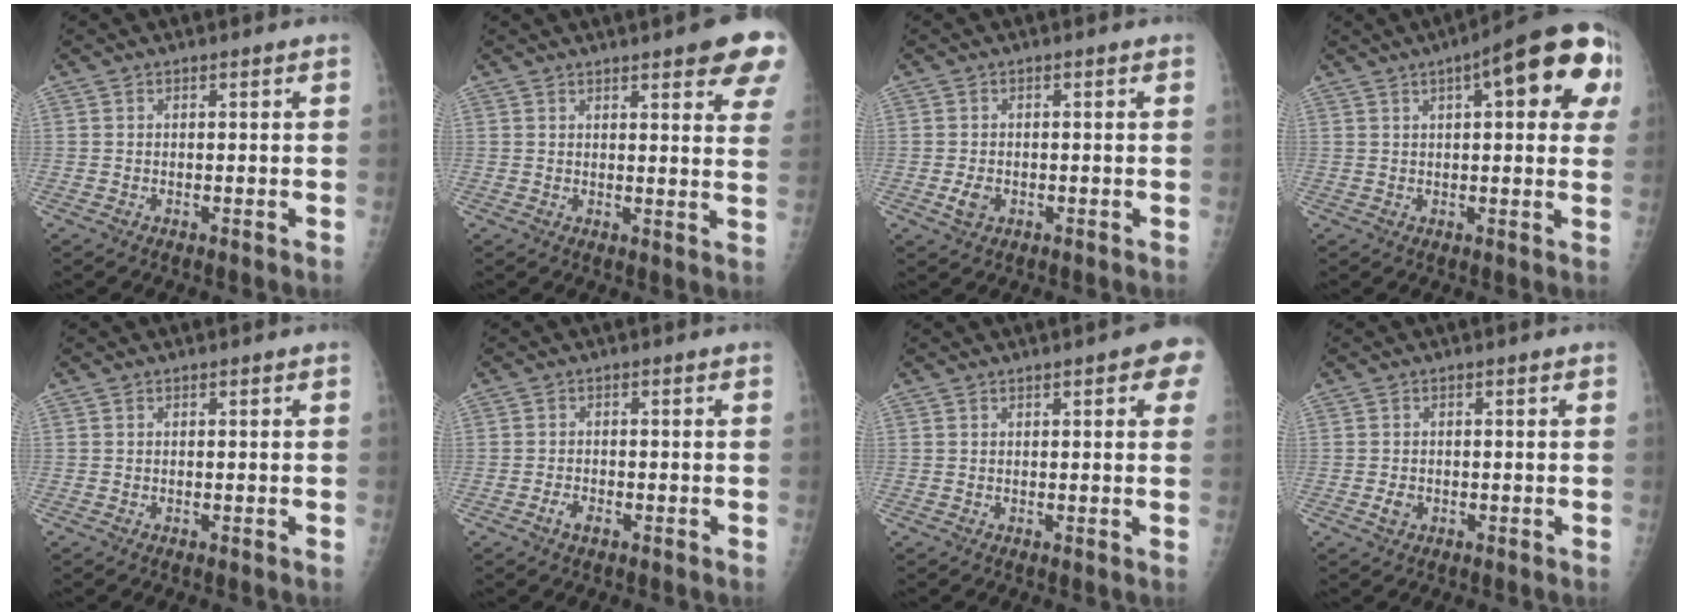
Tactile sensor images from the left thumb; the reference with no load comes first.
{"total": 12.3, "force": [8.0, 2.7, 9.0], "torque": [-0.084, -0.030, 0.083]}
{"total": 2.3, "force": [-0.8, 1.7, 1.4], "torque": [-0.024, -0.001, -0.011]}
{"total": 17.7, "force": [6.0, 5.7, 15.7], "torque": [-0.185, 0.017, 0.069]}
{"total": 0.0}
{"total": 1.9, "force": [-1.2, 1.0, 1.1], "torque": [-0.021, 0.005, -0.022]}
{"total": 5.1, "force": [2.2, 1.5, 4.4], "torque": [-0.032, 0.000, 0.018]}
{"total": 1.6, "force": [-0.6, 1.2, 0.7], "torque": [-0.010, 0.001, -0.009]}